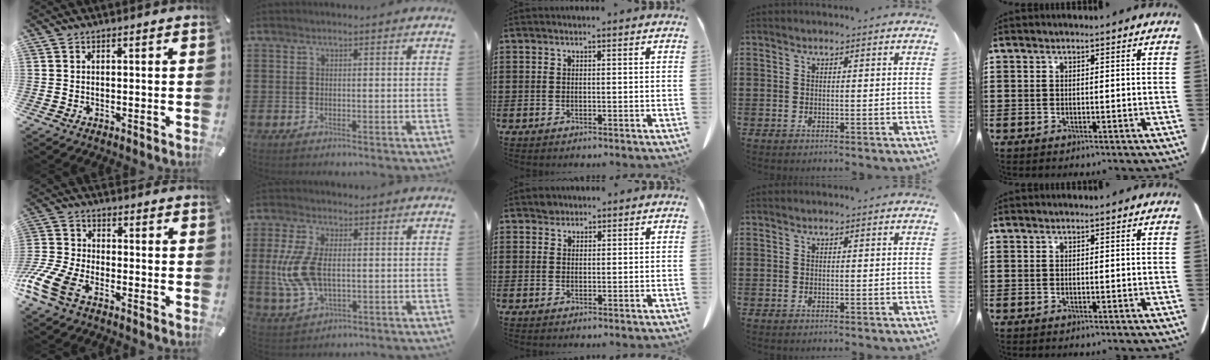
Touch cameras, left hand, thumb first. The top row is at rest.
{"thumb": {"total": 11.0, "force": [-6.9, 5.6, 6.4], "torque": [-0.156, 0.020, -0.134]}, "index": {"total": 8.9, "force": [0.0, 4.8, 7.5], "torque": [-0.186, -0.001, -0.008]}, "middle": {"total": 1.5, "force": [1.3, 0.7, 0.0], "torque": [-0.004, 0.001, 0.027]}}